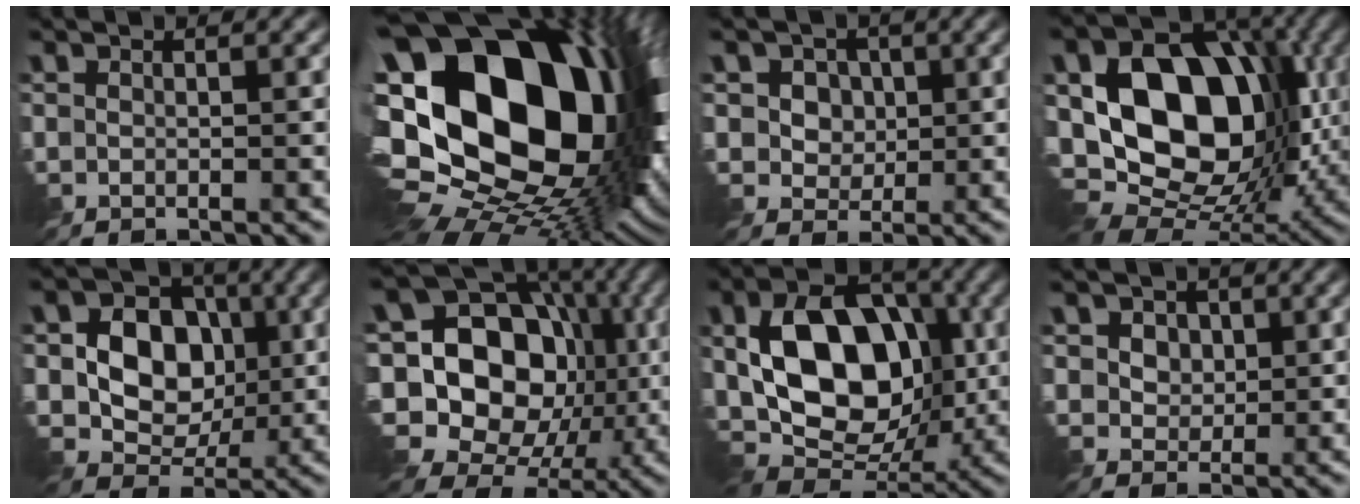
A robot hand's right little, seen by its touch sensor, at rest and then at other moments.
{"total": 22.6, "force": [3.0, 14.3, 17.3], "torque": [-0.333, 0.004, 0.048]}
{"total": 4.3, "force": [1.5, 3.6, 1.9], "torque": [-0.042, 0.000, 0.024]}
{"total": 15.3, "force": [0.9, 11.1, 10.4], "torque": [-0.187, -0.001, 0.011]}
{"total": 6.9, "force": [0.1, 5.5, 4.1], "torque": [-0.066, -0.001, -0.010]}
{"total": 19.0, "force": [1.0, 15.6, 10.7], "torque": [-0.221, 0.055, 0.001]}
{"total": 11.1, "force": [0.4, 7.8, 7.9], "torque": [-0.140, -0.005, 0.010]}
{"total": 3.7, "force": [1.4, 3.0, 1.6], "torque": [-0.041, -0.002, 0.025]}